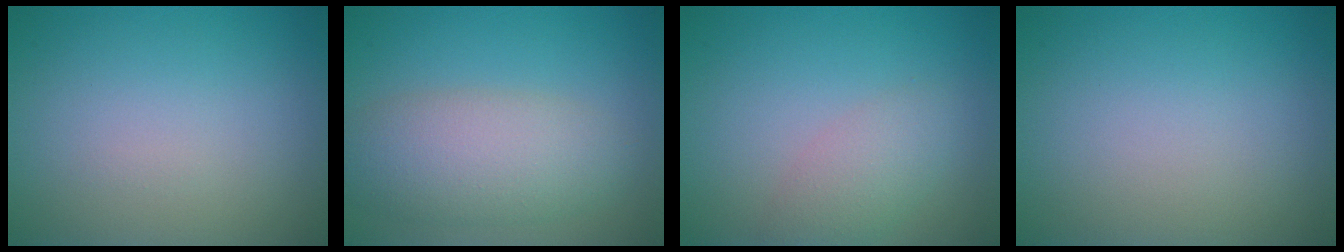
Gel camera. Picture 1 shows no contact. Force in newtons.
{"total": 5.6, "press": 5.6, "slide": 0.3}
{"total": 2.7, "press": 2.7, "slide": 0.1}
{"total": 0.0}